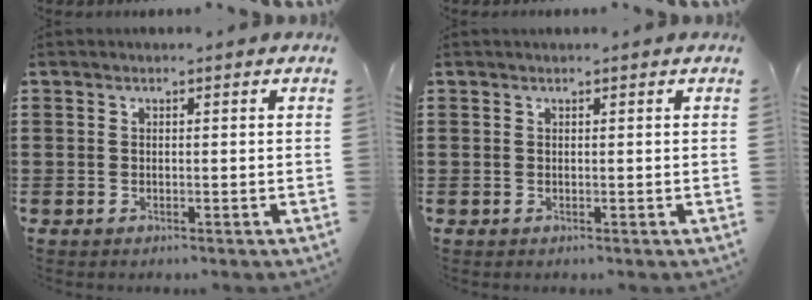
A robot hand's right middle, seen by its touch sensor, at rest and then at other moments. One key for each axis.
{"total": 0.0}